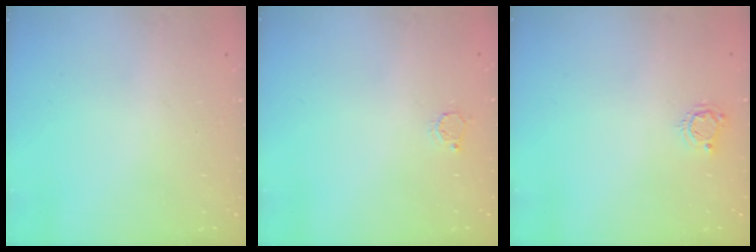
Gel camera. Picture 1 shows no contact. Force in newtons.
{"total": 2.6, "press": 2.6, "slide": 0.3}
{"total": 3.8, "press": 3.8, "slide": 0.5}